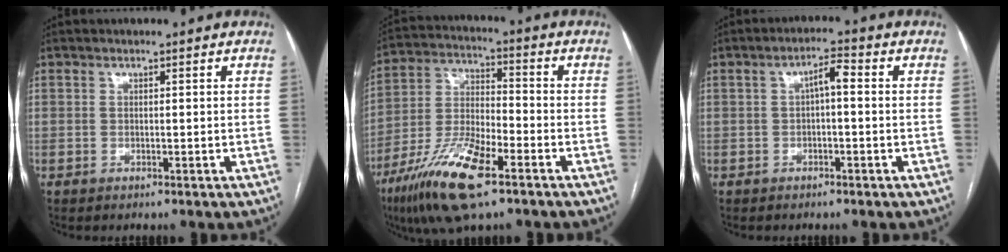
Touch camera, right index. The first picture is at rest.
{"total": 14.8, "force": [-8.8, 3.7, 11.3], "torque": [-0.232, -0.016, -0.160]}
{"total": 3.3, "force": [0.0, 0.9, 3.2], "torque": [-0.053, 0.016, 0.000]}